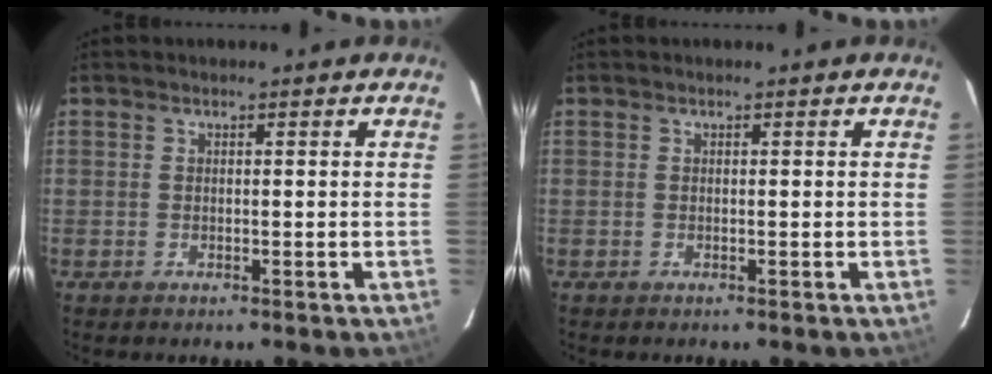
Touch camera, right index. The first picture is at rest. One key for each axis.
{"total": 0.0}